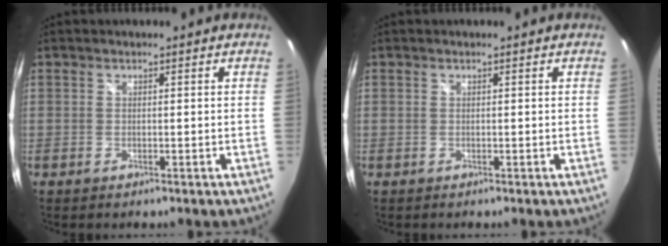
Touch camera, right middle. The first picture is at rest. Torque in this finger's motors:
{"motor_torque": [0.00, -0.01, 0.00, 0.00]}